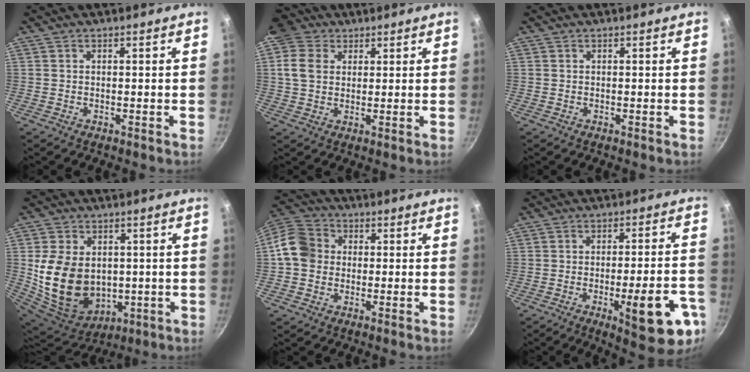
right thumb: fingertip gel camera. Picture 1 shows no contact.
{"total": 7.7, "force": [2.5, 6.0, 4.1], "torque": [-0.054, 0.004, 0.037]}
{"total": 0.0}
{"total": 18.1, "force": [0.4, 13.8, 11.7], "torque": [-0.208, -0.017, 0.031]}
{"total": 9.3, "force": [0.0, 8.0, 4.6], "torque": [-0.058, 0.021, -0.023]}
{"total": 16.5, "force": [-6.8, 5.1, 14.1], "torque": [-0.146, 0.027, -0.083]}